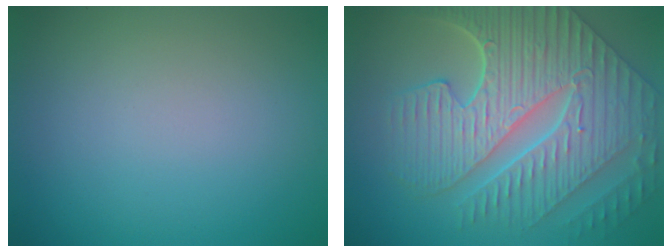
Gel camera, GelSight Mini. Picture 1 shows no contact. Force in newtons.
{"total": 10.0, "press": 7.5, "slide": 6.7}